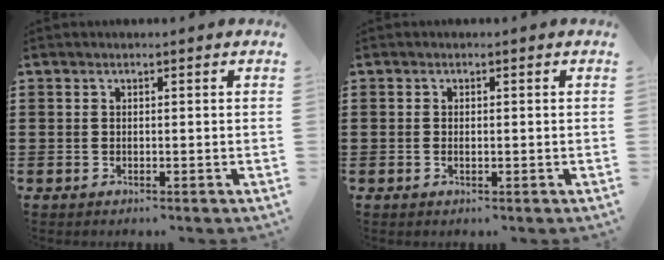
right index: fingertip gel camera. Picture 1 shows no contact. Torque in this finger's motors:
{"motor_torque": [-0.66, 1.25, -0.02, 0.00]}